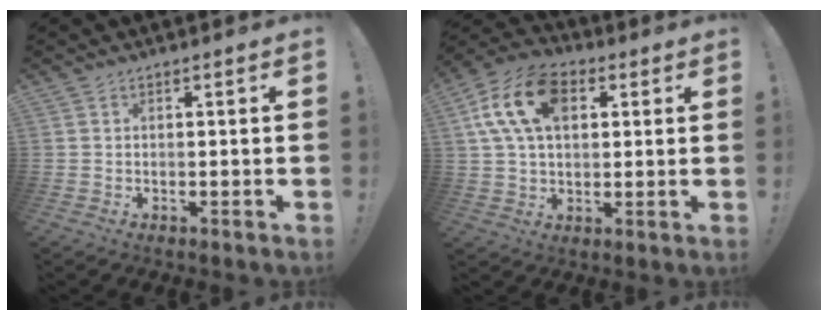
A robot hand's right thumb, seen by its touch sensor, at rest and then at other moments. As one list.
[{"total": 16.6, "force": [5.1, 10.6, 11.6], "torque": [-0.216, -0.001, 0.093]}]